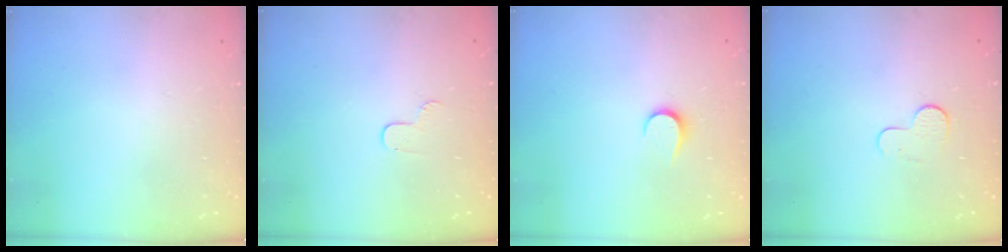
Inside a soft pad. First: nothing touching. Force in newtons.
{"total": 3.5, "press": 3.5, "slide": 0.4}
{"total": 5.0, "press": 5.0, "slide": 0.5}
{"total": 6.2, "press": 6.1, "slide": 0.6}